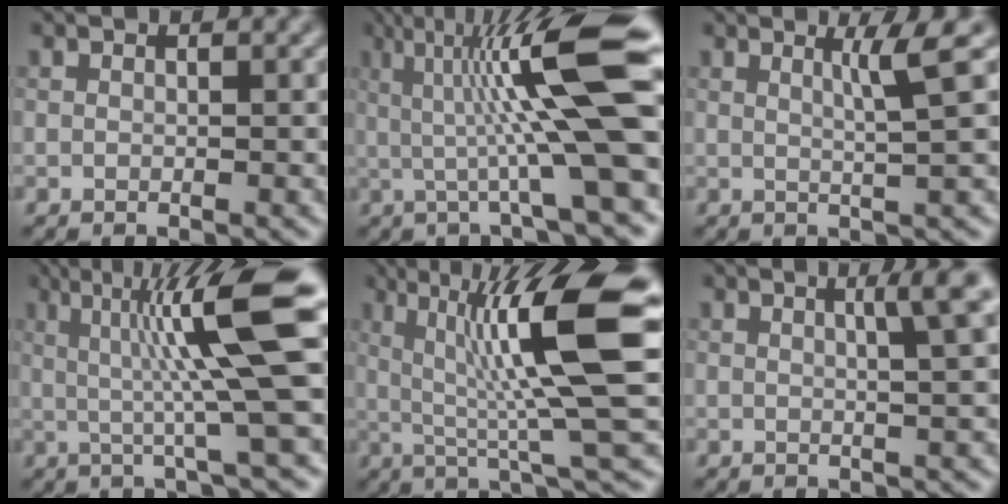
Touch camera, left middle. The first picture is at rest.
{"total": 12.3, "force": [1.4, 1.9, 12.1], "torque": [-0.180, 0.020, 0.022]}
{"total": 2.8, "force": [1.1, 0.2, 2.6], "torque": [-0.043, 0.003, 0.016]}
{"total": 10.3, "force": [1.7, 1.2, 10.1], "torque": [-0.148, 0.009, 0.028]}
{"total": 12.9, "force": [2.7, 2.1, 12.5], "torque": [-0.200, 0.016, 0.044]}
{"total": 3.7, "force": [1.4, 0.7, 3.4], "torque": [-0.043, 0.009, 0.018]}